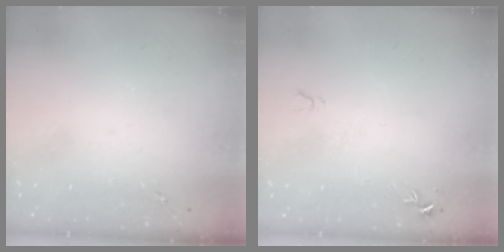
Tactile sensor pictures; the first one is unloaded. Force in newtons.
{"total": 4.9, "press": 4.9, "slide": 0.6}